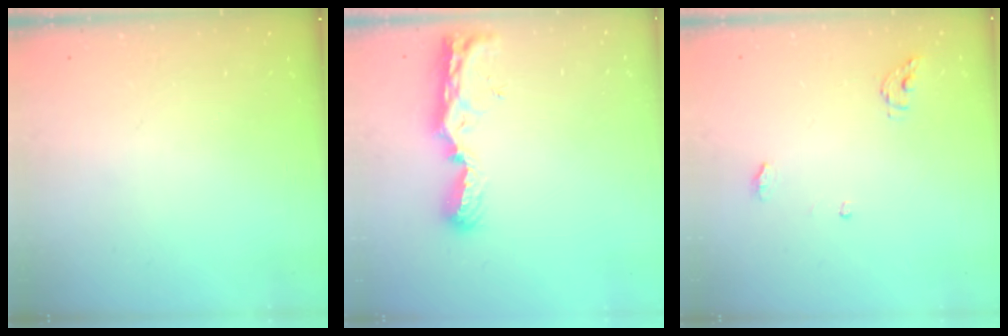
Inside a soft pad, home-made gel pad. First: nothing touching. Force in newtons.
{"total": 9.4, "press": 9.3, "slide": 1.2}
{"total": 4.3, "press": 4.3, "slide": 0.4}